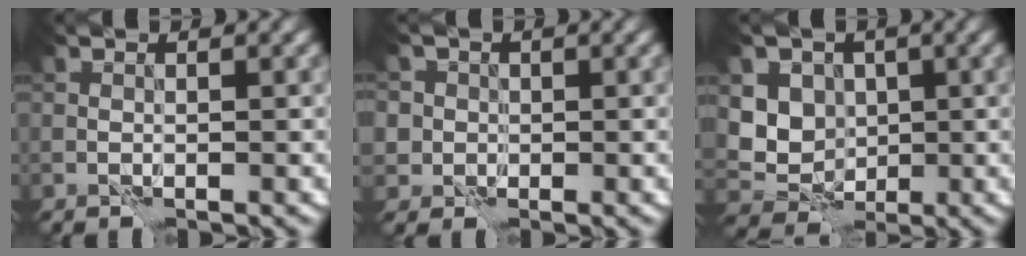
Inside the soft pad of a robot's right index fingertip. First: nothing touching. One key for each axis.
{"total": 3.7, "fx": -0.1, "fy": 3.6, "fz": 0.6, "tx": 0.002, "ty": 0.013, "tz": -0.034}
{"total": 5.9, "fx": 1.9, "fy": 5.1, "fz": 2.2, "tx": -0.037, "ty": 0.007, "tz": 0.033}